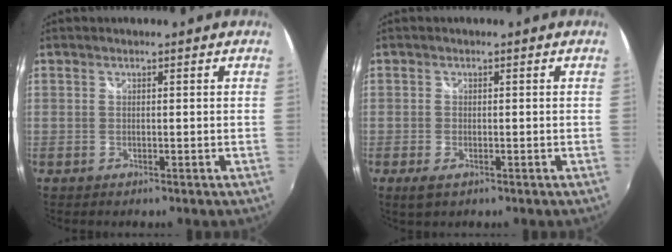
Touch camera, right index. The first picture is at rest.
{"total": 2.4, "force": [-1.3, 1.1, 1.7], "torque": [-0.033, -0.007, -0.021]}